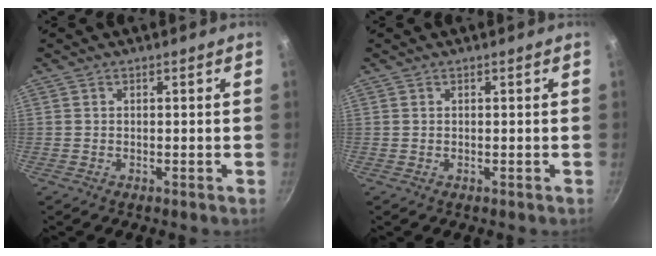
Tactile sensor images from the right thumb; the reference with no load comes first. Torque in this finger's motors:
{"motor_torque": [0.22, -0.01, 0.31, -0.18, -0.03]}